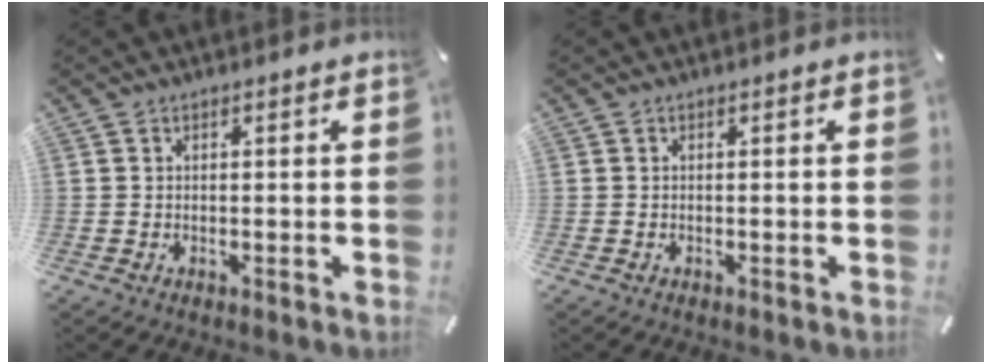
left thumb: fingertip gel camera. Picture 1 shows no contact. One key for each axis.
{"total": 0.0}